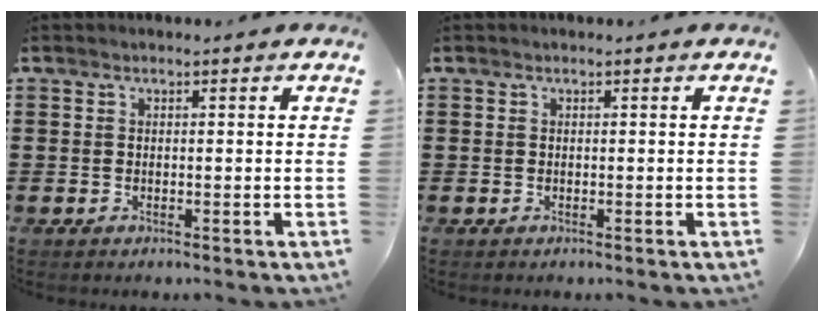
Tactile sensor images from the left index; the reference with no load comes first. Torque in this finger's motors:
{"motor_torque": [0.00, 0.00, 0.00, 0.00]}